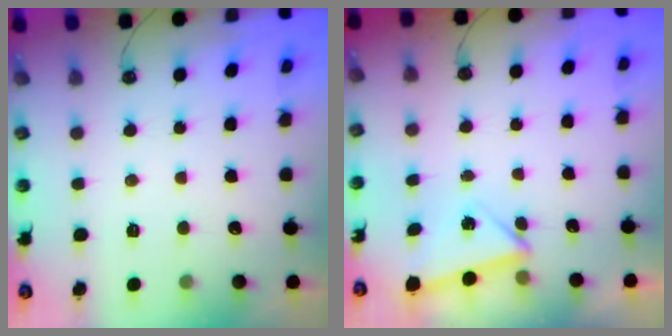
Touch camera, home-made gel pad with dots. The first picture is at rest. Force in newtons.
{"total": 2.9, "press": 2.7, "slide": 1.2}